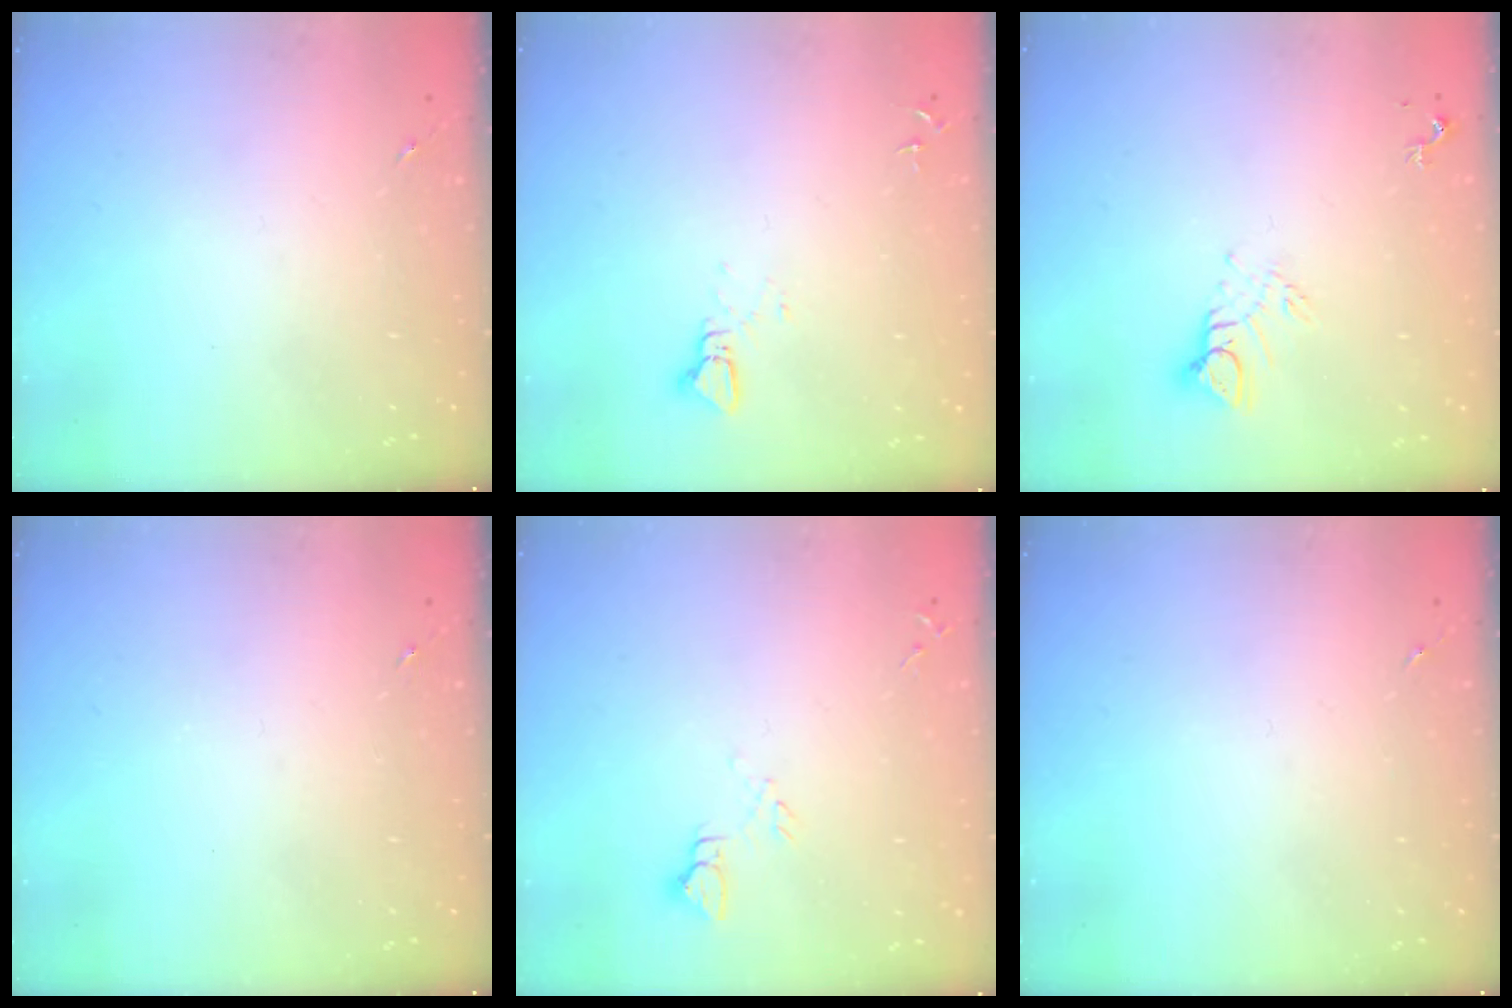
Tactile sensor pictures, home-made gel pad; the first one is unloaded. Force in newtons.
{"total": 2.3, "press": 2.3, "slide": 0.1}
{"total": 6.0, "press": 6.0, "slide": 0.2}
{"total": 0.0}
{"total": 5.0, "press": 4.9, "slide": 0.5}
{"total": 0.0}